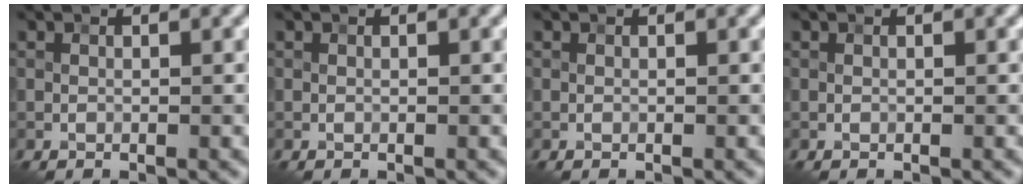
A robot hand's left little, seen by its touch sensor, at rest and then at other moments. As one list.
[{"total": 0.0}, {"total": 0.0}, {"total": 0.0}]